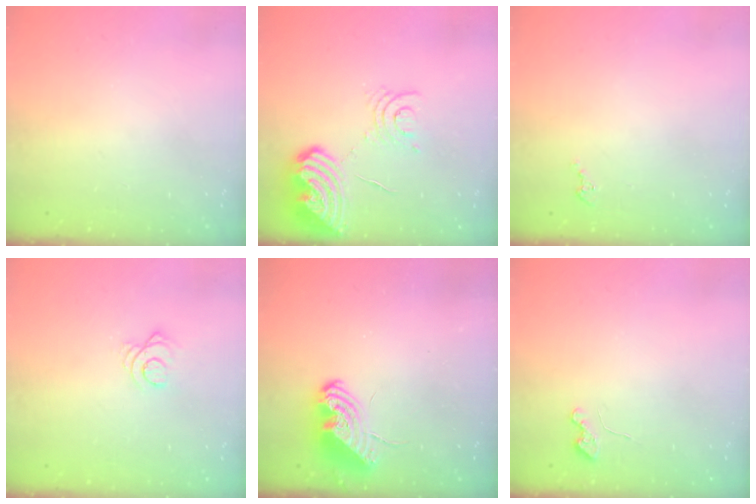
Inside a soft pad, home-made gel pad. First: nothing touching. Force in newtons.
{"total": 13.4, "press": 13.3, "slide": 1.7}
{"total": 1.6, "press": 1.6, "slide": 0.2}
{"total": 3.1, "press": 3.1, "slide": 0.3}
{"total": 8.5, "press": 8.3, "slide": 1.5}
{"total": 3.6, "press": 3.6, "slide": 0.4}